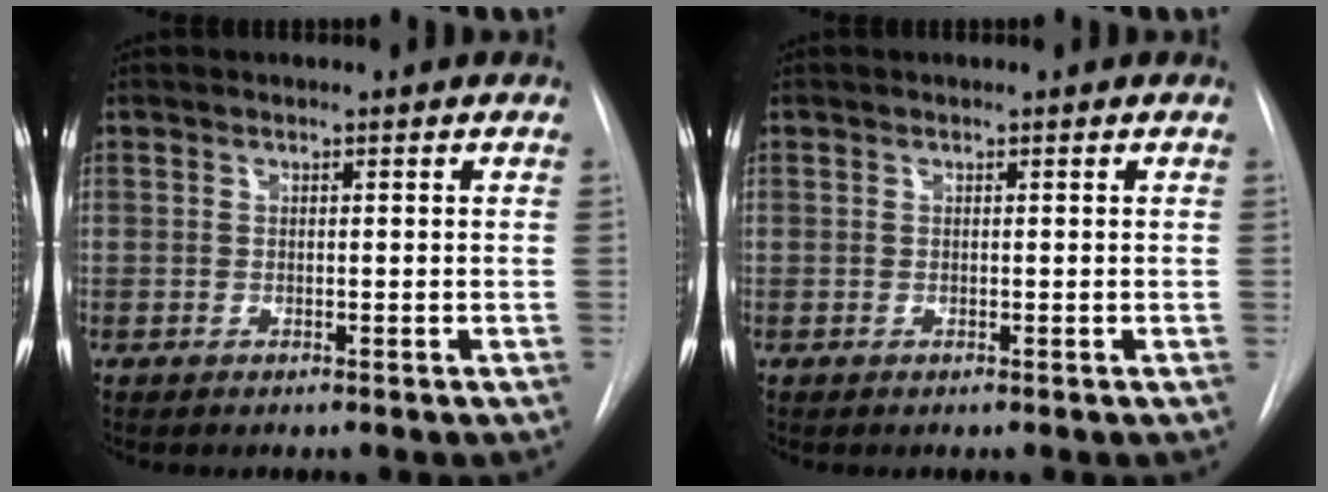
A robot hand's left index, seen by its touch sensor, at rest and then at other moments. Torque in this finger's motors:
{"motor_torque": [-0.03, 0.03, 0.03, 0.00]}